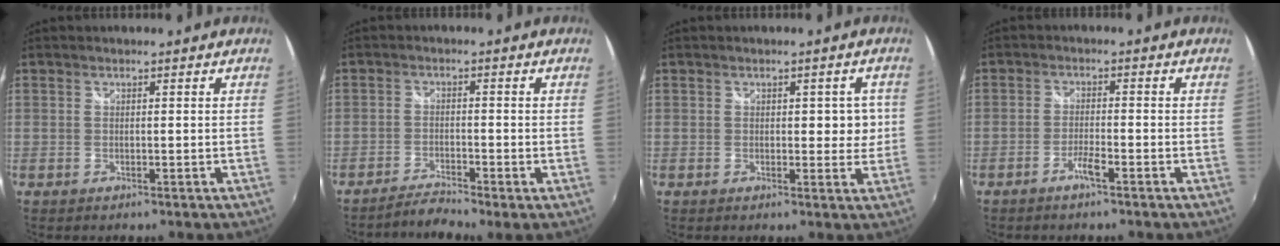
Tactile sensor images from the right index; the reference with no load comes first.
{"total": 2.9, "force": [-2.7, -0.3, 0.9], "torque": [-0.034, -0.003, -0.058]}
{"total": 3.2, "force": [0.3, 2.2, 2.3], "torque": [-0.021, 0.005, 0.006]}
{"total": 2.9, "force": [-2.0, 0.1, 2.1], "torque": [-0.052, -0.001, -0.041]}